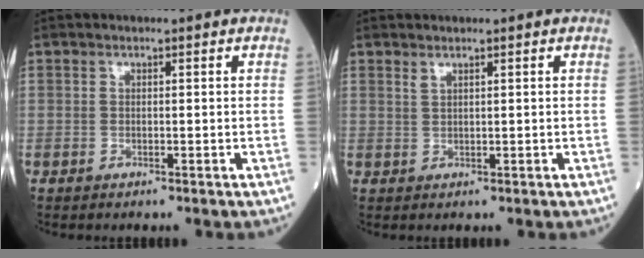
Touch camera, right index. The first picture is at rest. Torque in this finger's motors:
{"motor_torque": [-0.11, 0.11, -0.06, -0.01]}